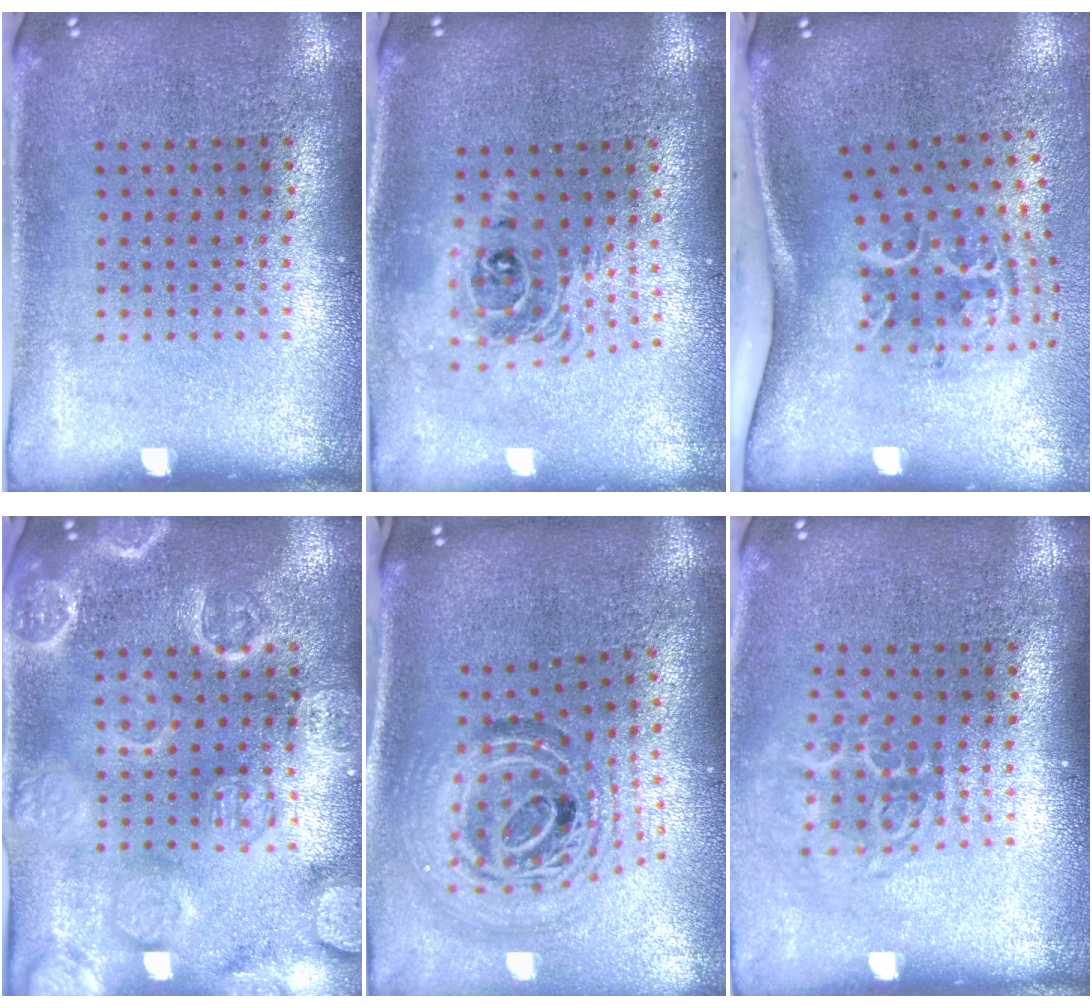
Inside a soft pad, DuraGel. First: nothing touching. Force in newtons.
{"total": 2.0, "press": 1.5, "slide": 1.3}
{"total": 2.3, "press": 1.3, "slide": 1.9}
{"total": 3.6, "press": 3.5, "slide": 0.8}
{"total": 1.9, "press": 1.5, "slide": 1.2}
{"total": 1.8, "press": 1.2, "slide": 1.3}